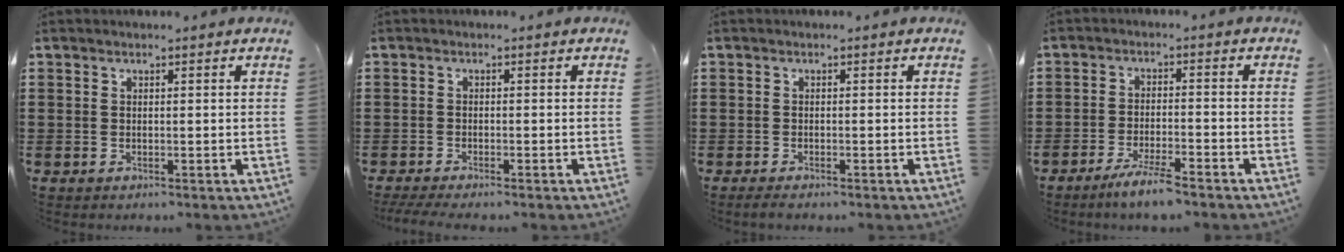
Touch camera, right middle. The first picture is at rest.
{"total": 1.5, "force": [-1.4, 0.0, 0.7], "torque": [-0.021, -0.007, -0.027]}
{"total": 0.9, "force": [-0.8, 0.1, 0.3], "torque": [-0.009, -0.008, -0.014]}
{"total": 4.4, "force": [-3.6, 0.1, 2.5], "torque": [-0.053, -0.006, -0.069]}